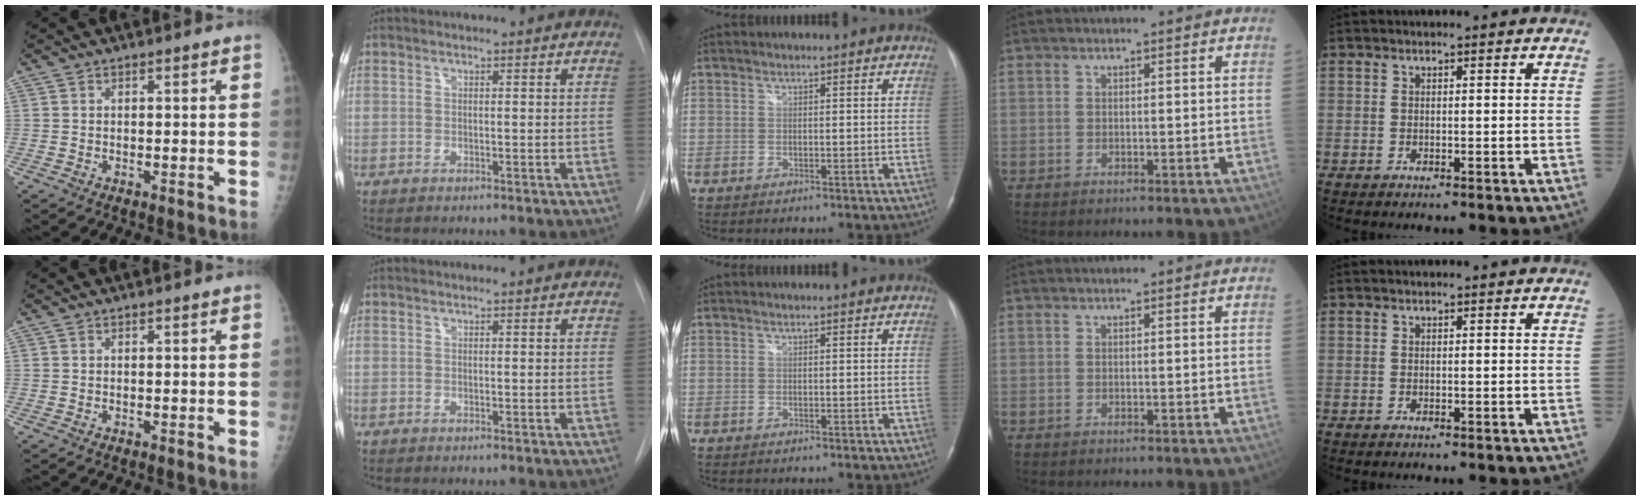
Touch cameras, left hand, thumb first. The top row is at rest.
{}